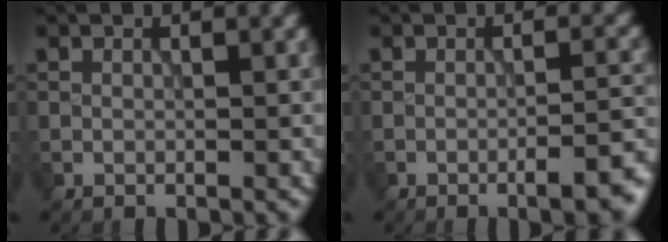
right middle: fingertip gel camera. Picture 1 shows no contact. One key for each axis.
{"total": 4.9, "fx": -2.6, "fy": 1.2, "fz": 3.9, "tx": -0.047, "ty": 0.003, "tz": -0.035}